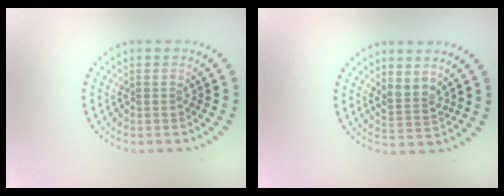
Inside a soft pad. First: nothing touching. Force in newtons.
{"total": 2.0, "press": 1.6, "slide": 1.2}